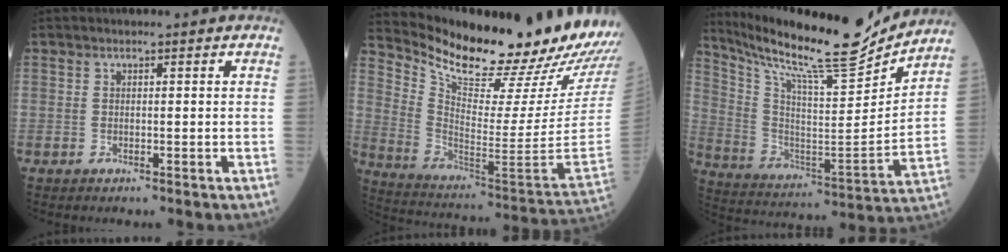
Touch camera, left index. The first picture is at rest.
{"total": 28.0, "force": [24.8, 0.8, 13.0], "torque": [-0.224, -0.118, 0.358]}
{"total": 21.3, "force": [19.4, 0.7, 8.6], "torque": [-0.173, -0.052, 0.312]}